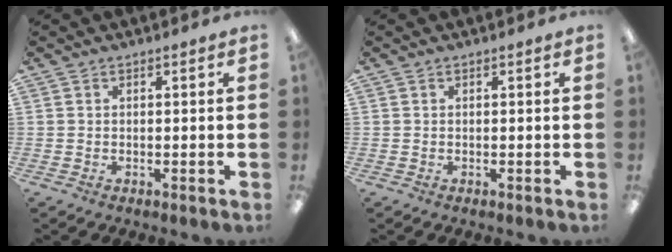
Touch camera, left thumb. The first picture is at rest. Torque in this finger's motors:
{"motor_torque": [0.00, 0.00, 0.06, 0.07, 0.00]}